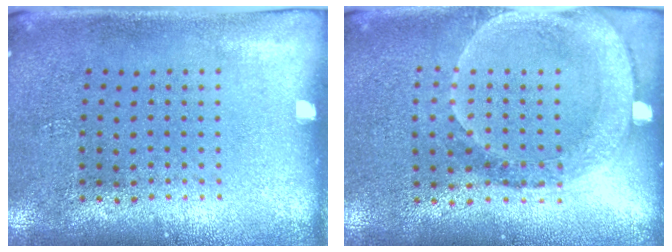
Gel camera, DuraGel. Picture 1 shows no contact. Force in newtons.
{"total": 1.8, "press": 1.6, "slide": 0.8}